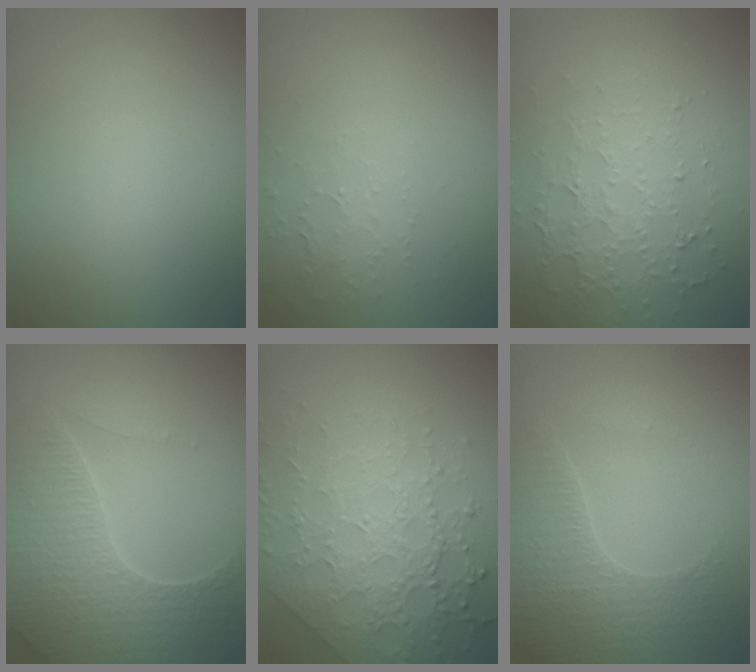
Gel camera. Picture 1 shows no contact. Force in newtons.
{"total": 1.5, "press": 1.5, "slide": 0.5}
{"total": 3.5, "press": 3.3, "slide": 1.0}
{"total": 7.0, "press": 5.1, "slide": 4.8}
{"total": 7.6, "press": 5.5, "slide": 5.3}
{"total": 3.5, "press": 3.4, "slide": 0.6}